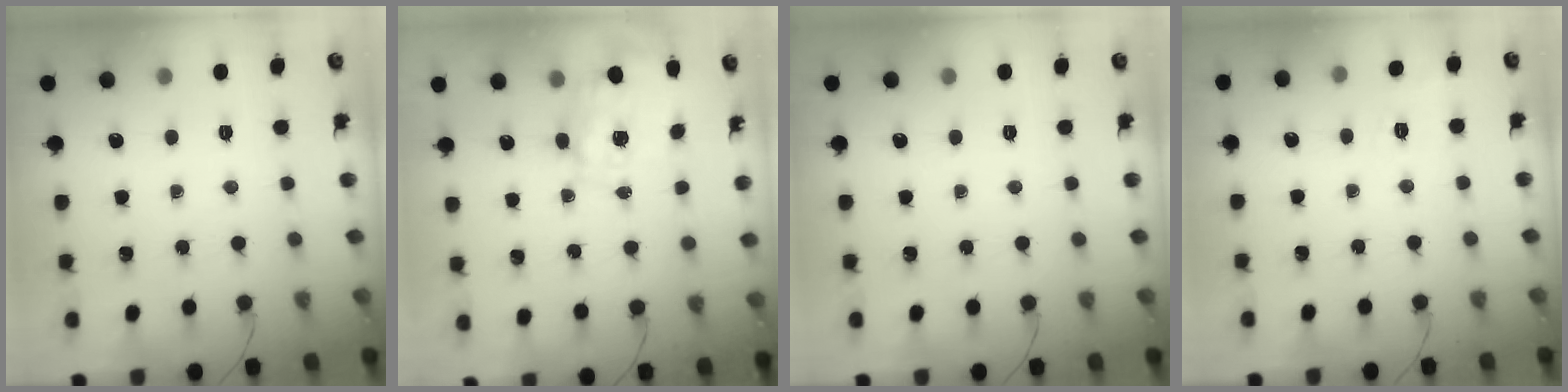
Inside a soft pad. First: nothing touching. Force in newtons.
{"total": 2.9, "press": 2.7, "slide": 0.9}
{"total": 0.0}
{"total": 7.2, "press": 6.8, "slide": 2.1}